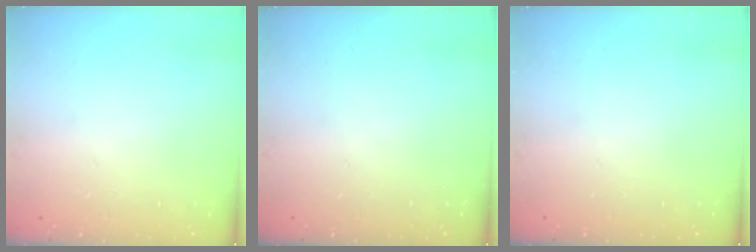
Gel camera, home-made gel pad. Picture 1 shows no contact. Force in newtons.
{"total": 0.0}
{"total": 0.0}